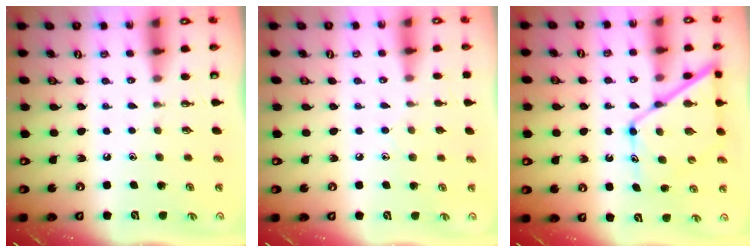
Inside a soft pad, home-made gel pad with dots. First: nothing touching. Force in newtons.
{"total": 6.1, "press": 6.0, "slide": 0.6}
{"total": 13.6, "press": 13.6, "slide": 1.1}